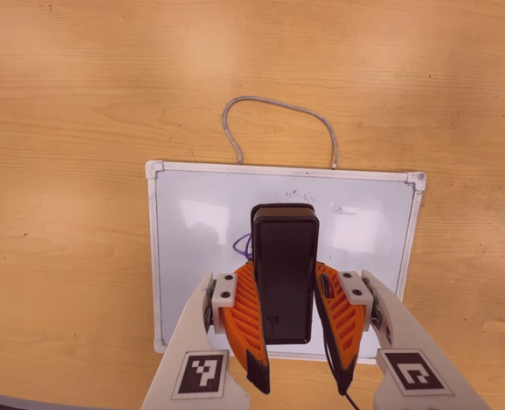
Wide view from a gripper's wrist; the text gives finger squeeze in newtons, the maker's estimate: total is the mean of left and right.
{"total": 7.2, "left": 5.7, "right": 8.7}